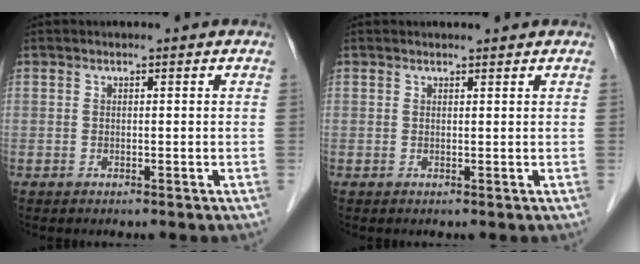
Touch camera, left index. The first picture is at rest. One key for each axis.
{"total": 1.2, "fx": 1.2, "fy": 0.0, "fz": 0.1, "tx": -0.007, "ty": 0.005, "tz": 0.019}